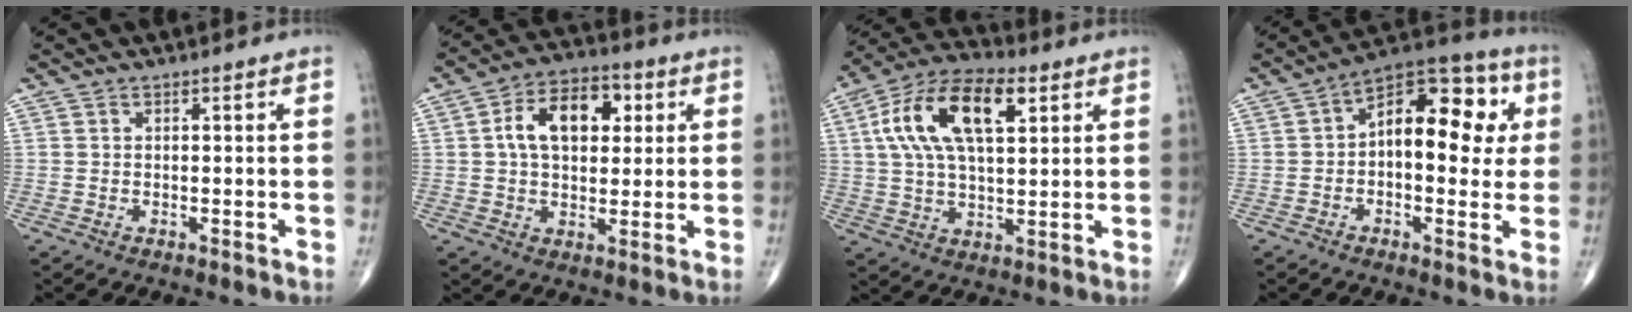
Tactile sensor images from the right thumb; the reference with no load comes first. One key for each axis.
{"total": 12.6, "fx": 2.8, "fy": 7.8, "fz": 9.4, "tx": -0.131, "ty": 0.012, "tz": 0.039}
{"total": 16.9, "fx": 5.4, "fy": 8.1, "fz": 13.8, "tx": -0.254, "ty": 0.014, "tz": 0.091}
{"total": 15.7, "fx": 1.9, "fy": 8.7, "fz": 12.9, "tx": -0.144, "ty": 0.033, "tz": 0.018}